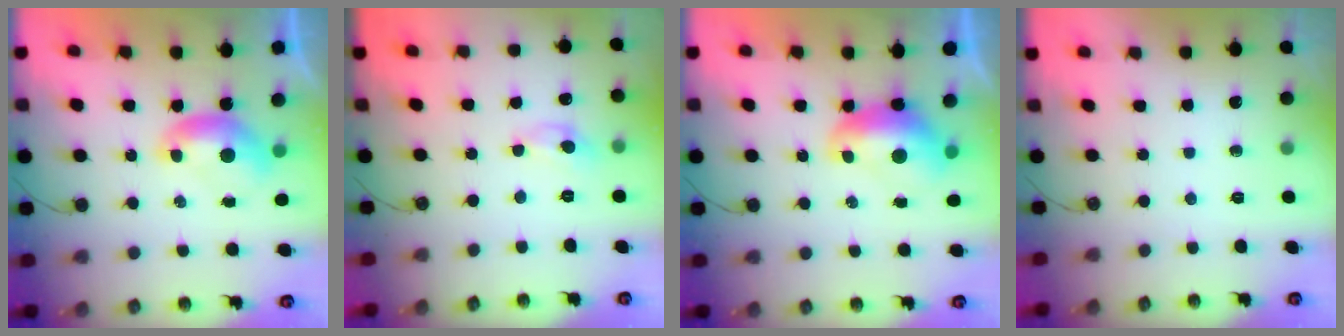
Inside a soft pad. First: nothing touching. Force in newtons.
{"total": 0.9, "press": 0.8, "slide": 0.2}
{"total": 1.9, "press": 1.8, "slide": 0.6}
{"total": 0.0}